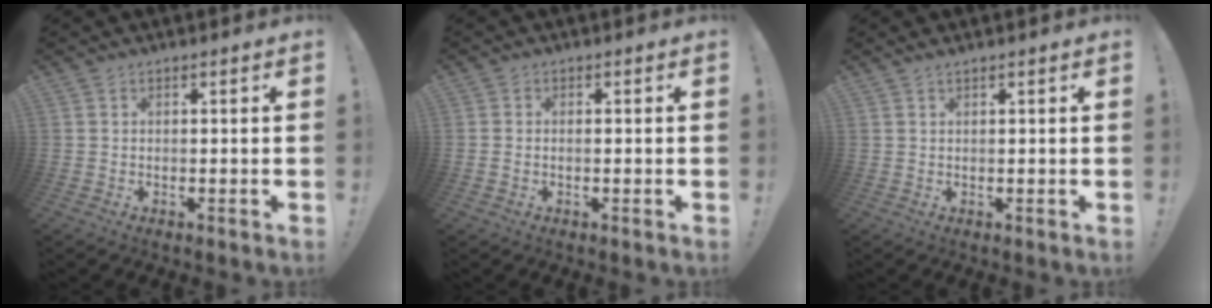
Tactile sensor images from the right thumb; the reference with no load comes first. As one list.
[{"total": 0.7, "force": [0.0, 0.6, 0.5], "torque": [-0.002, -0.001, -0.003]}, {"total": 1.1, "force": [1.0, -0.1, 0.4], "torque": [-0.008, 0.001, 0.019]}]